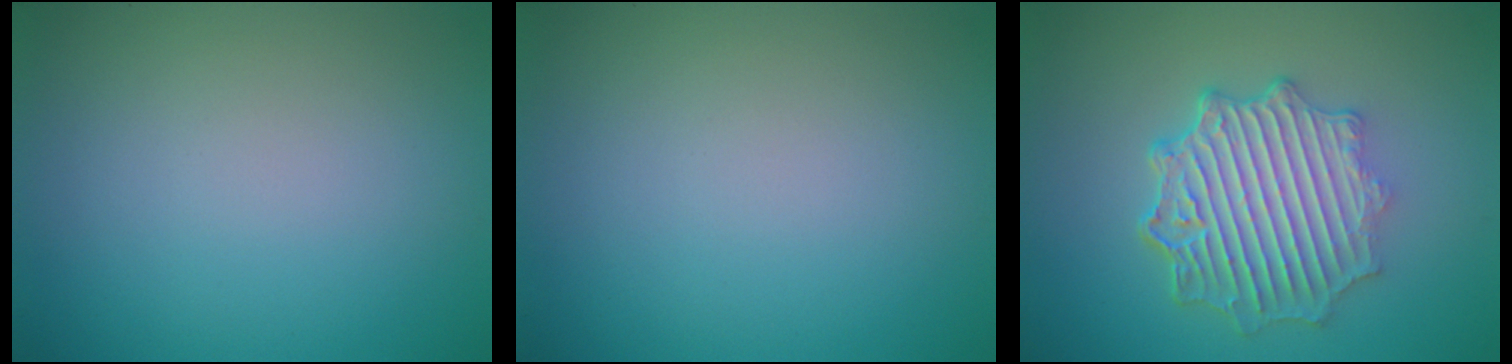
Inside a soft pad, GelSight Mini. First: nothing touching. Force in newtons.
{"total": 0.0}
{"total": 6.6, "press": 5.1, "slide": 4.1}